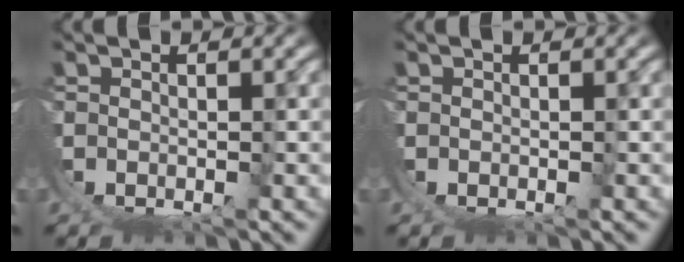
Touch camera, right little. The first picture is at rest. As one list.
[{"total": 0.0}]